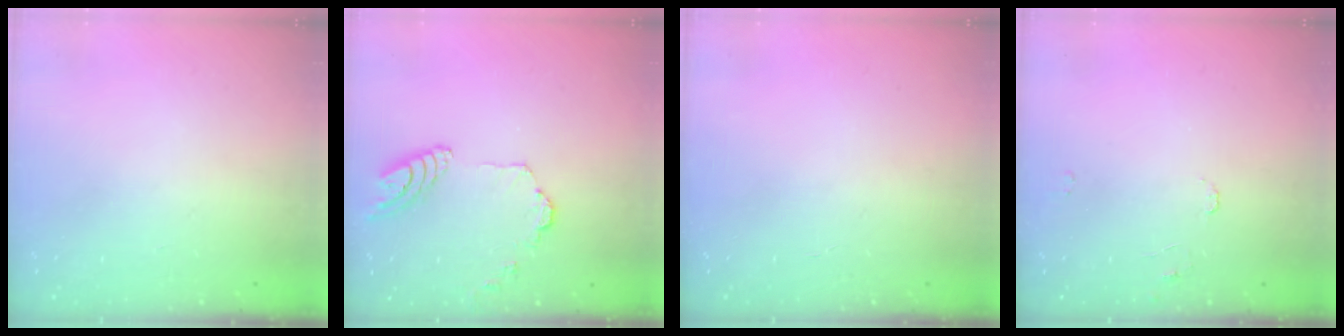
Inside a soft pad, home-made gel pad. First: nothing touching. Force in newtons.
{"total": 12.3, "press": 12.2, "slide": 1.3}
{"total": 0.9, "press": 0.9, "slide": 0.1}
{"total": 5.8, "press": 5.8, "slide": 0.5}